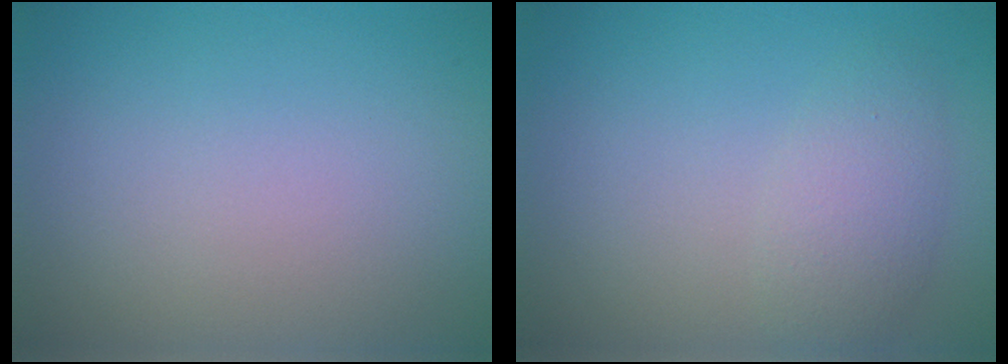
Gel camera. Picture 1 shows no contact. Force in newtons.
{"total": 2.6, "press": 2.6, "slide": 0.1}